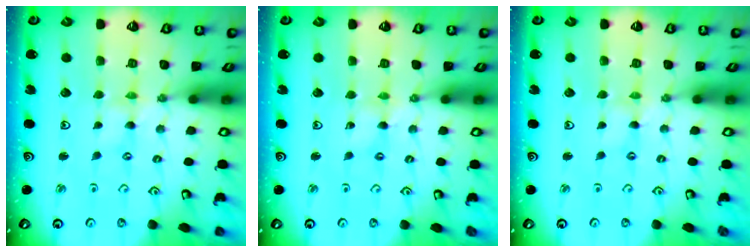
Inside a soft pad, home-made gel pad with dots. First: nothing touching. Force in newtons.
{"total": 0.9, "press": 0.9, "slide": 0.2}
{"total": 0.0}